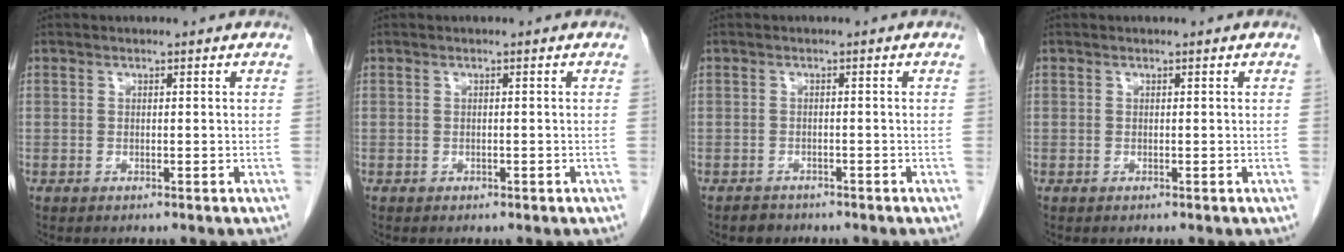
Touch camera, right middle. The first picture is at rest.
{"total": 0.0}
{"total": 1.7, "force": [-1.4, 1.0, 0.1], "torque": [-0.010, 0.001, -0.022]}
{"total": 0.0}